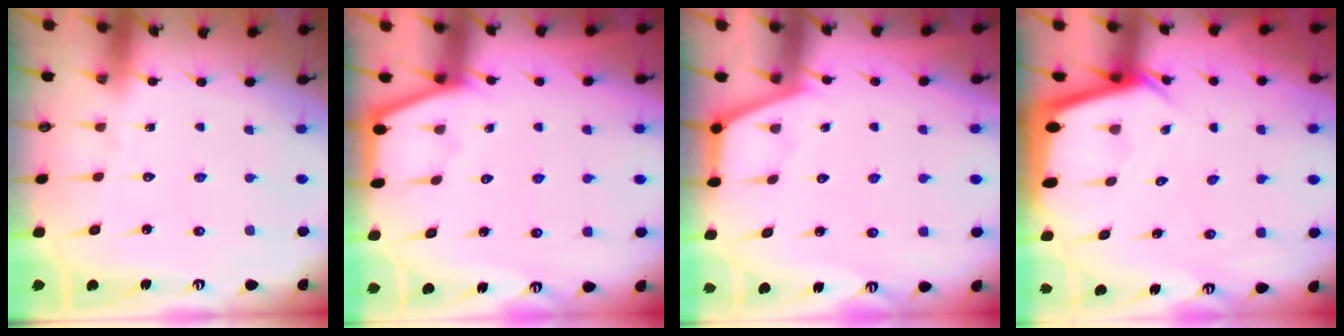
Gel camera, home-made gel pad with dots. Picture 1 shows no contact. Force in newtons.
{"total": 1.5, "press": 1.4, "slide": 0.2}
{"total": 2.8, "press": 2.8, "slide": 0.4}
{"total": 3.5, "press": 3.5, "slide": 0.4}